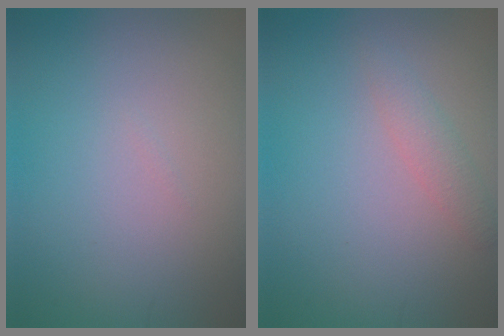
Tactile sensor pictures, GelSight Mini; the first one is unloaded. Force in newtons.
{"total": 1.6, "press": 1.6, "slide": 0.1}